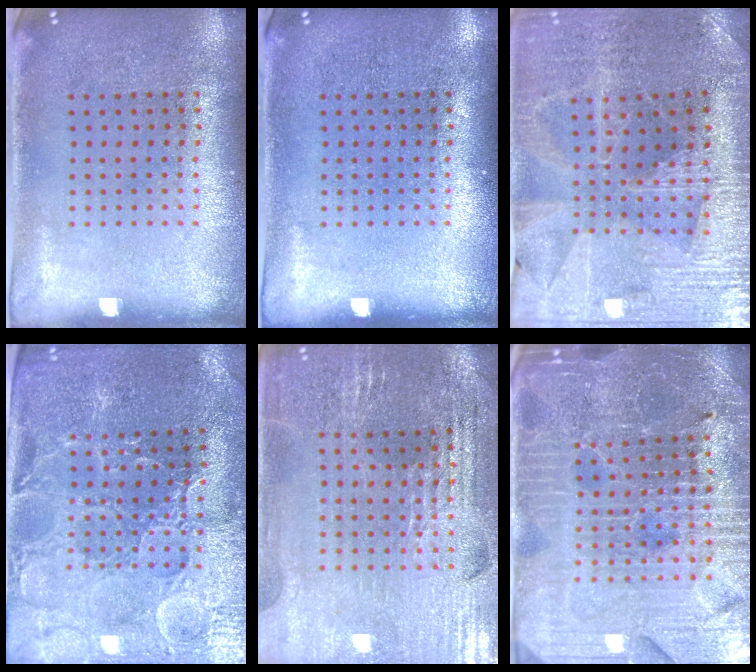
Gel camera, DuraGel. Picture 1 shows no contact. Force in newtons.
{"total": 0.0}
{"total": 2.9, "press": 2.9, "slide": 0.6}
{"total": 3.3, "press": 3.2, "slide": 0.5}
{"total": 2.9, "press": 2.8, "slide": 0.5}
{"total": 4.8, "press": 4.5, "slide": 1.6}